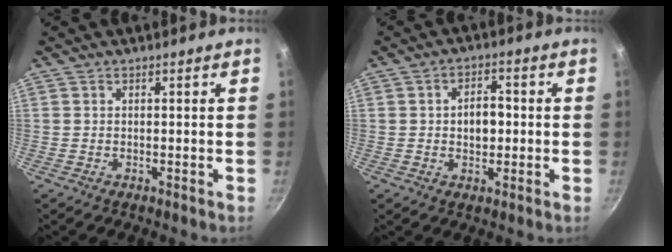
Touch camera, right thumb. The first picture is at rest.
{"total": 5.5, "force": [-0.1, 3.6, 4.1], "torque": [-0.039, 0.010, -0.005]}